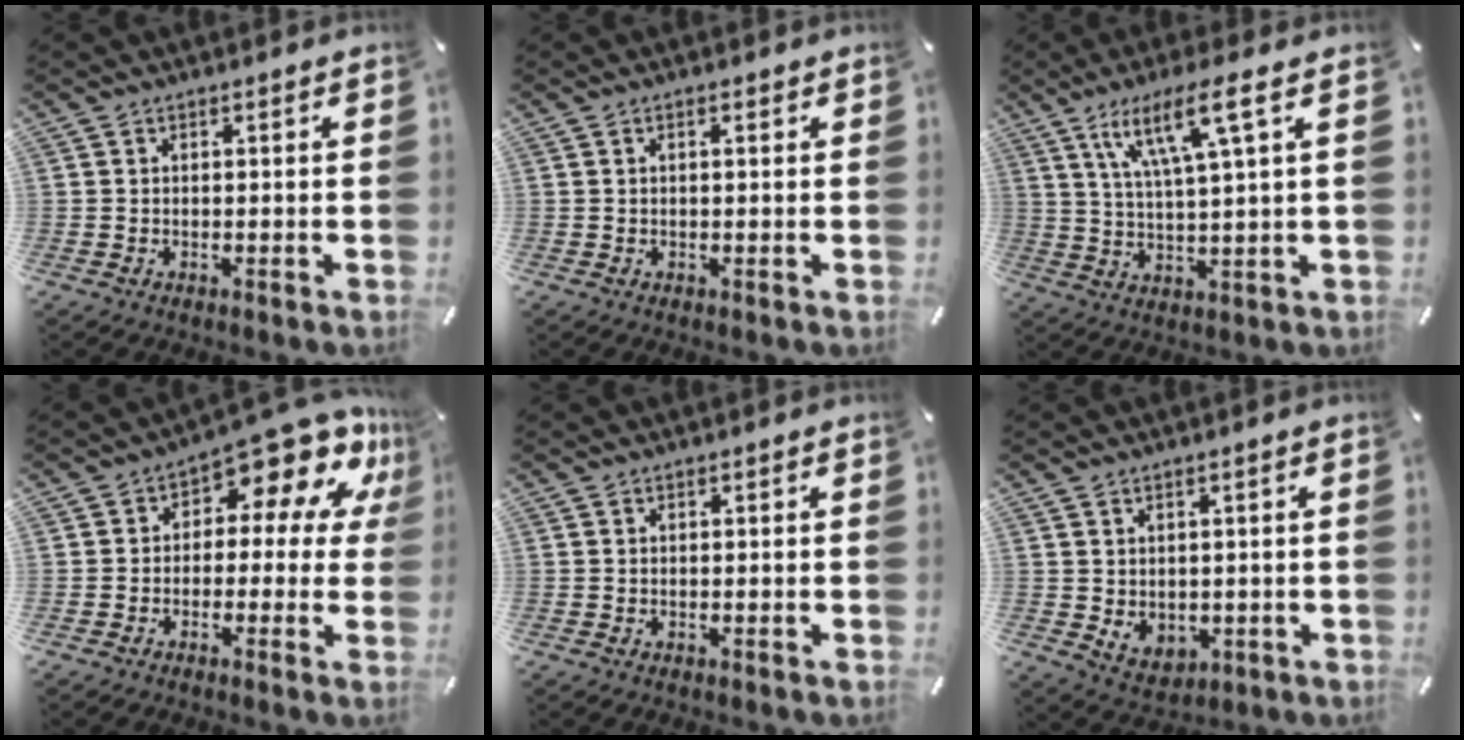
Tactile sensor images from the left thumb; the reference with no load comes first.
{"total": 1.0, "force": [0.3, 0.4, 0.9], "torque": [-0.010, 0.000, 0.002]}
{"total": 11.7, "force": [5.9, 1.4, 10.0], "torque": [-0.198, -0.004, 0.099]}
{"total": 12.5, "force": [7.3, 5.3, 8.6], "torque": [-0.117, -0.067, 0.122]}
{"total": 0.0}
{"total": 4.0, "force": [1.6, 3.6, 0.8], "torque": [0.001, -0.015, 0.031]}